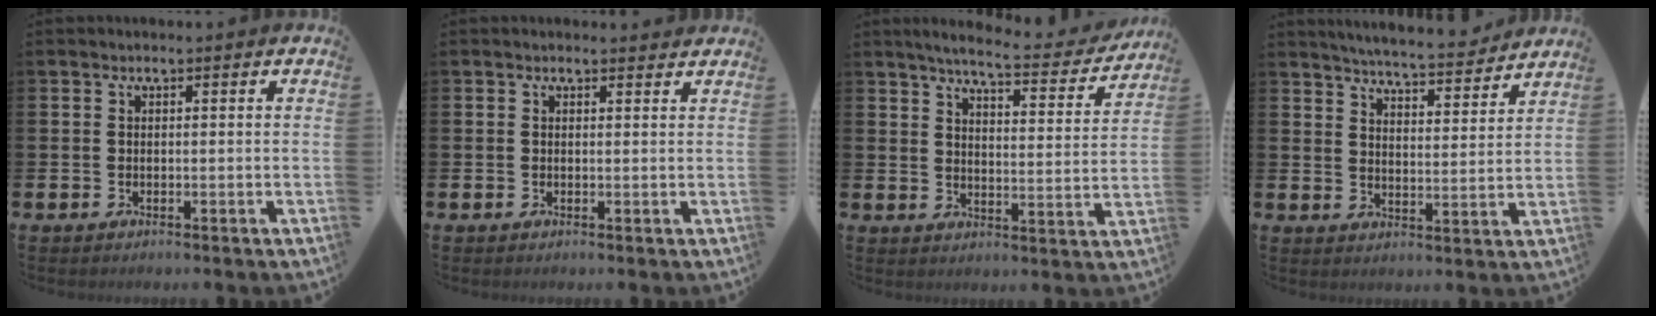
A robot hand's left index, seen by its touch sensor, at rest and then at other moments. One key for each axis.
{"total": 0.7, "fx": 0.7, "fy": 0.2, "fz": 0.1, "tx": 0.007, "ty": 0.000, "tz": 0.010}
{"total": 5.9, "fx": 5.4, "fy": 0.3, "fz": 2.1, "tx": -0.050, "ty": -0.037, "tz": 0.087}
{"total": 5.9, "fx": 5.8, "fy": 0.2, "fz": 1.0, "tx": -0.036, "ty": -0.041, "tz": 0.100}